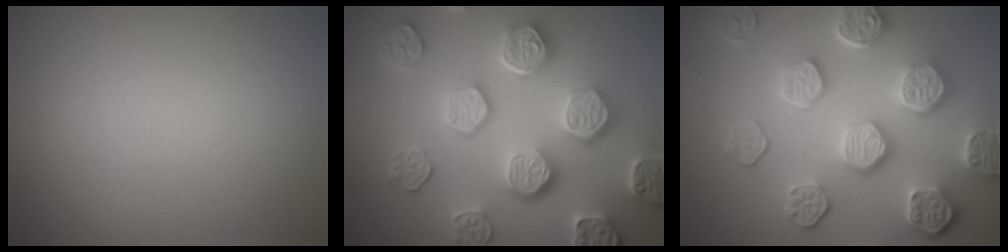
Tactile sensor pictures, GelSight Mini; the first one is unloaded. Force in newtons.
{"total": 7.1, "press": 6.0, "slide": 3.7}
{"total": 7.7, "press": 5.9, "slide": 4.9}